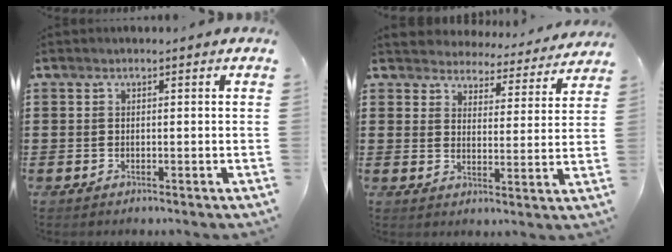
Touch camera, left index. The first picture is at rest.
{"total": 4.3, "force": [4.2, 0.4, -0.5], "torque": [-0.017, -0.036, 0.070]}